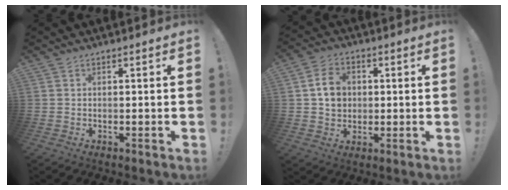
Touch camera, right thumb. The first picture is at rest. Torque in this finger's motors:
{"motor_torque": [-0.20, 0.32, -0.36, 0.18, -0.06]}